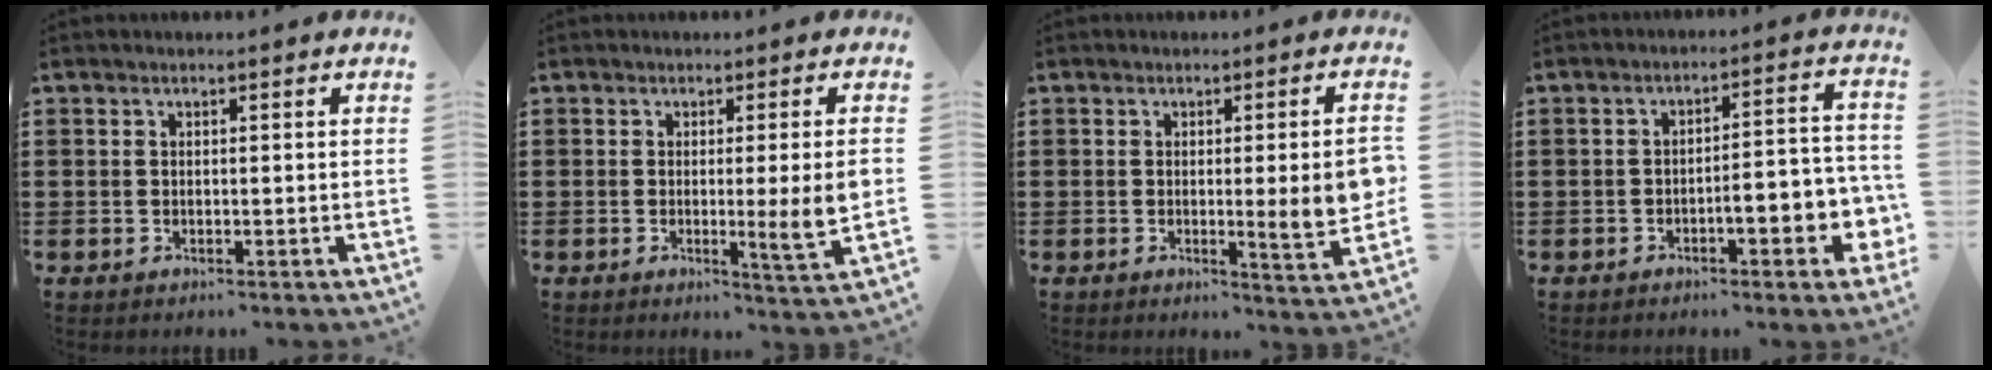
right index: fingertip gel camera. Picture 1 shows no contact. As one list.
[{"total": 6.1, "force": [-0.2, -0.1, 6.1], "torque": [-0.089, -0.023, -0.006]}, {"total": 6.7, "force": [0.0, 0.7, 6.6], "torque": [-0.089, -0.018, -0.003]}, {"total": 5.2, "force": [-2.5, 1.3, 4.4], "torque": [-0.065, -0.006, -0.047]}]